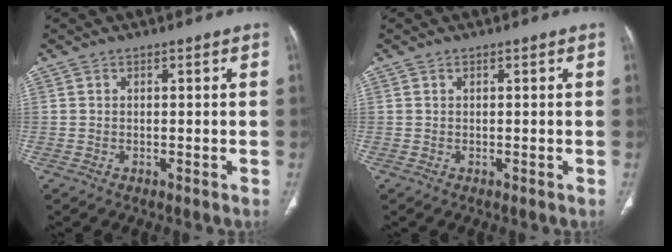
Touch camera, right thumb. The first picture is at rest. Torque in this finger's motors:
{"motor_torque": [0.34, -0.09, 0.45, 0.08, 0.00]}